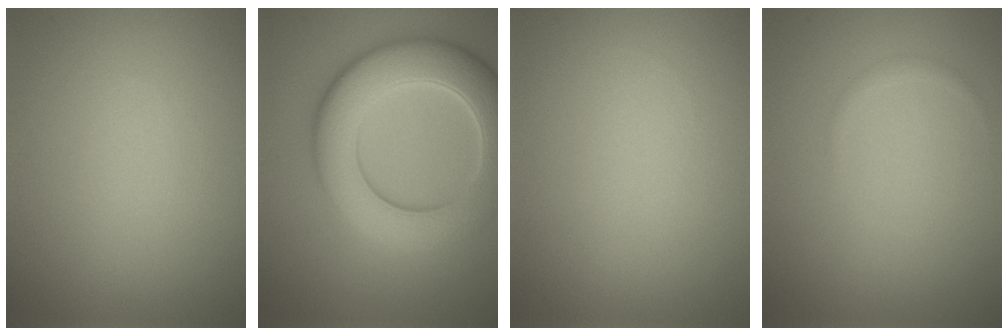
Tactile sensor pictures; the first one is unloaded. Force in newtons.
{"total": 9.7, "press": 9.7, "slide": 0.7}
{"total": 0.0}
{"total": 0.6, "press": 0.6, "slide": 0.0}